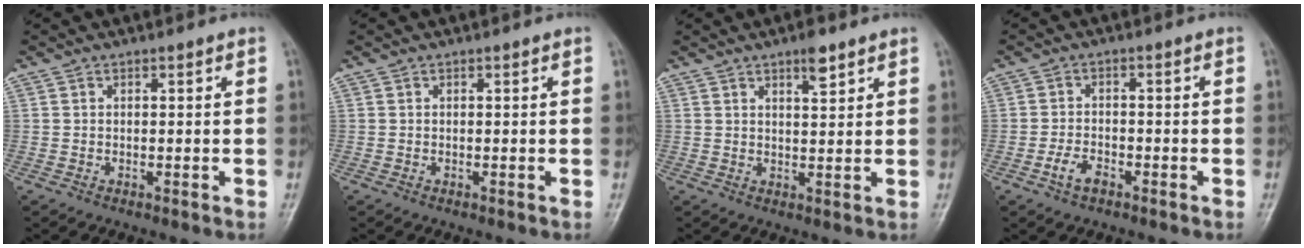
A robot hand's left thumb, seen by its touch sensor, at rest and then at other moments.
{"total": 0.0}
{"total": 4.0, "force": [2.6, 1.1, 2.8], "torque": [-0.037, -0.015, 0.042]}
{"total": 3.5, "force": [-2.0, 1.9, 2.2], "torque": [-0.043, 0.015, -0.037]}